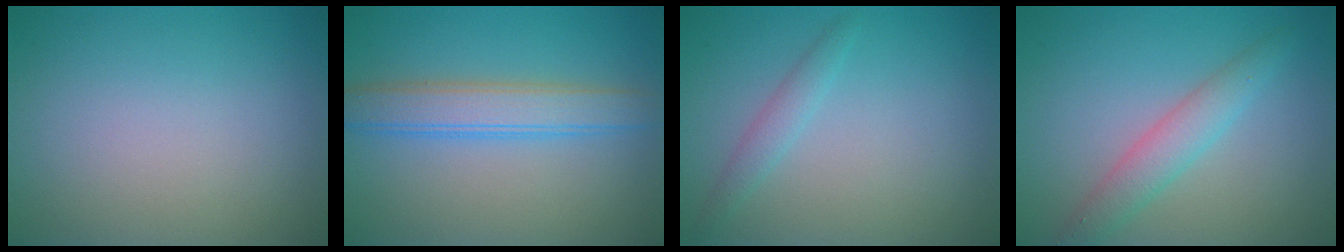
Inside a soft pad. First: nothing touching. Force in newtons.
{"total": 3.9, "press": 3.9, "slide": 0.1}
{"total": 1.4, "press": 1.4, "slide": 0.1}
{"total": 2.9, "press": 2.9, "slide": 0.1}